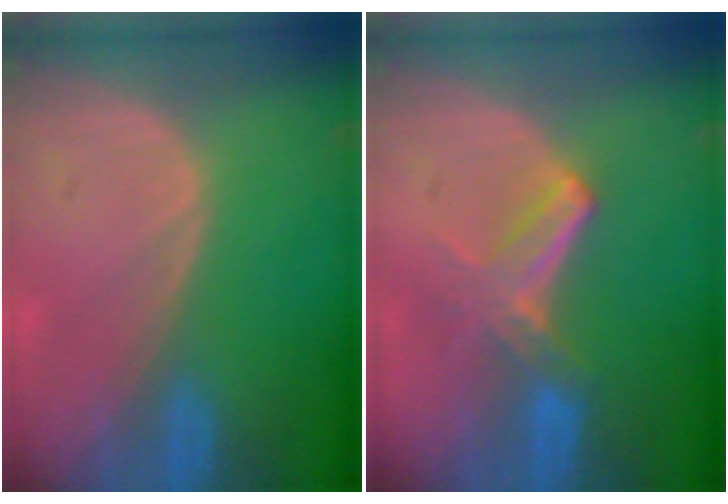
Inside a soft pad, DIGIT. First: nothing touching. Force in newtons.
{"total": 5.8, "press": 5.4, "slide": 2.1}